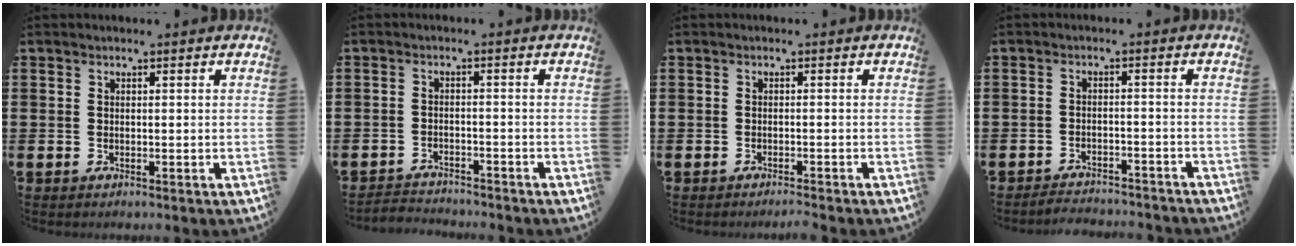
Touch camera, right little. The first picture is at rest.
{"total": 2.1, "force": [-2.1, 0.1, -0.3], "torque": [-0.002, 0.002, -0.047]}
{"total": 0.9, "force": [-0.9, -0.2, 0.1], "torque": [-0.002, -0.001, -0.018]}
{"total": 2.4, "force": [-2.4, 0.0, -0.2], "torque": [-0.002, 0.003, -0.051]}